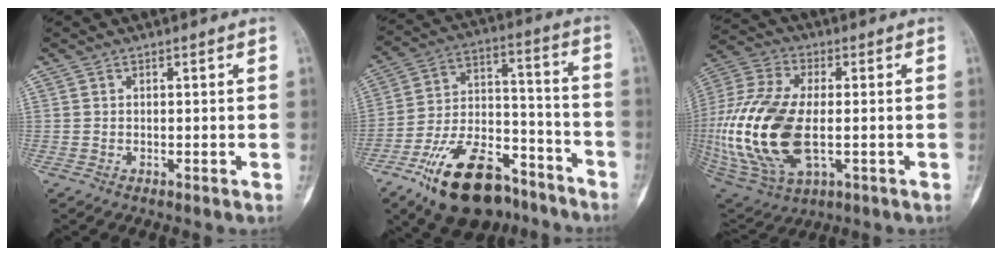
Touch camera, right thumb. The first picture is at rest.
{"total": 21.9, "force": [-14.2, 10.8, 12.7], "torque": [-0.213, 0.087, -0.238]}
{"total": 23.9, "force": [-2.4, 12.5, 20.2], "torque": [-0.453, -0.012, -0.029]}